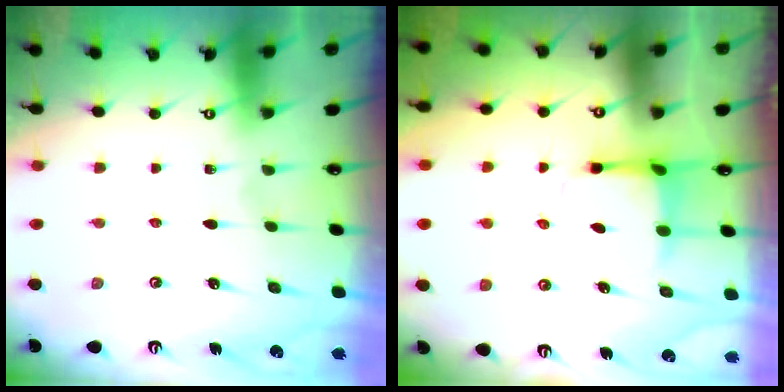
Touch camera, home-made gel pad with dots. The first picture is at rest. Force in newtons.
{"total": 3.9, "press": 3.7, "slide": 1.2}